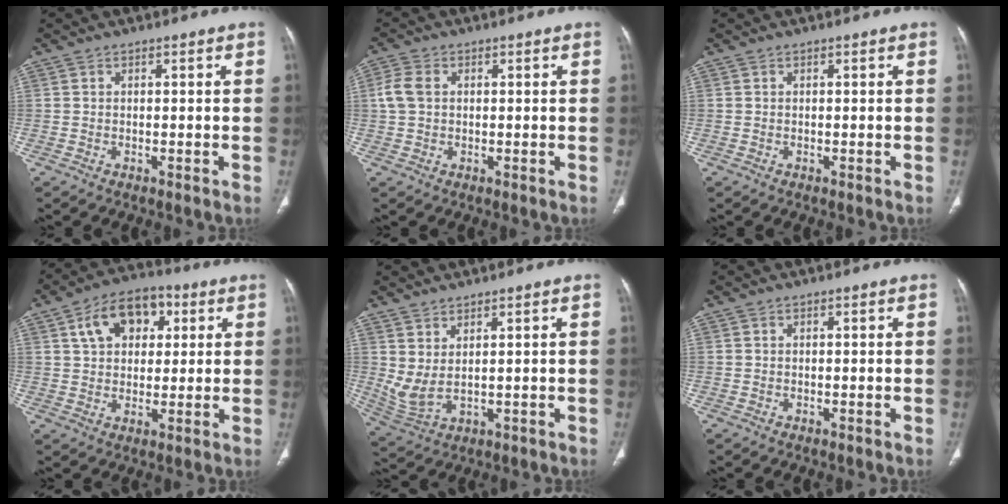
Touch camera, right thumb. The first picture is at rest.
{"total": 4.2, "force": [0.6, 3.0, 2.8], "torque": [-0.068, 0.010, 0.010]}
{"total": 0.0}
{"total": 11.5, "force": [4.1, 7.7, 7.6], "torque": [-0.091, 0.006, 0.060]}
{"total": 5.6, "force": [2.2, 1.9, 4.7], "torque": [-0.111, -0.019, 0.057]}
{"total": 0.0}